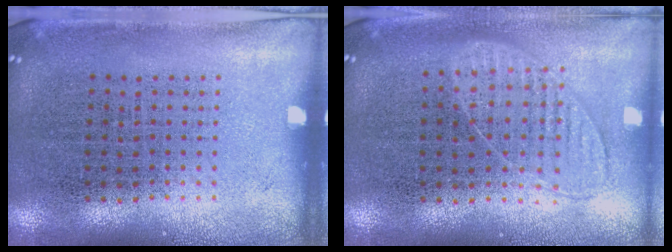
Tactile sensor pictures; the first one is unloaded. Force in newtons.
{"total": 0.9, "press": 0.8, "slide": 0.3}